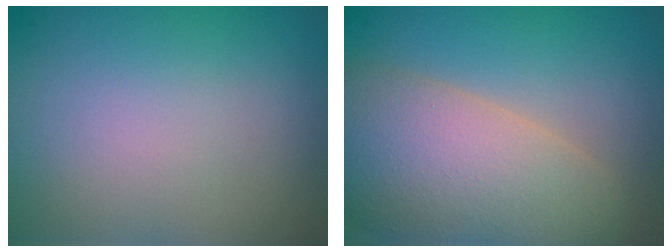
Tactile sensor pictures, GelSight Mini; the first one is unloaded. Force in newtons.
{"total": 10.4, "press": 10.4, "slide": 1.0}